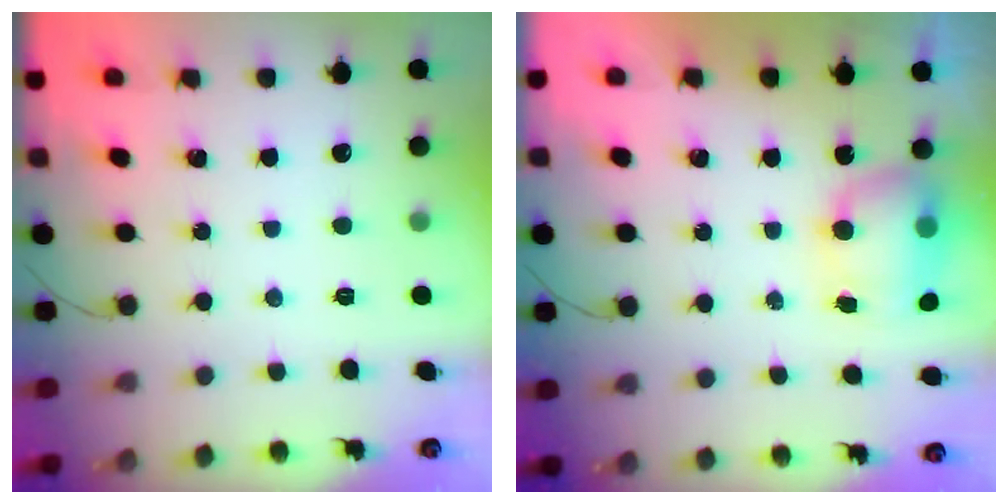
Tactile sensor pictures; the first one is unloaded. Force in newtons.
{"total": 8.3, "press": 8.3, "slide": 0.9}